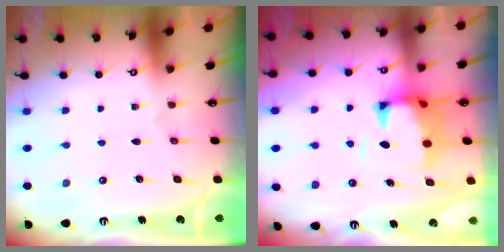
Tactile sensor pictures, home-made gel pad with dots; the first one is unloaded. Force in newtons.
{"total": 3.5, "press": 3.3, "slide": 1.2}